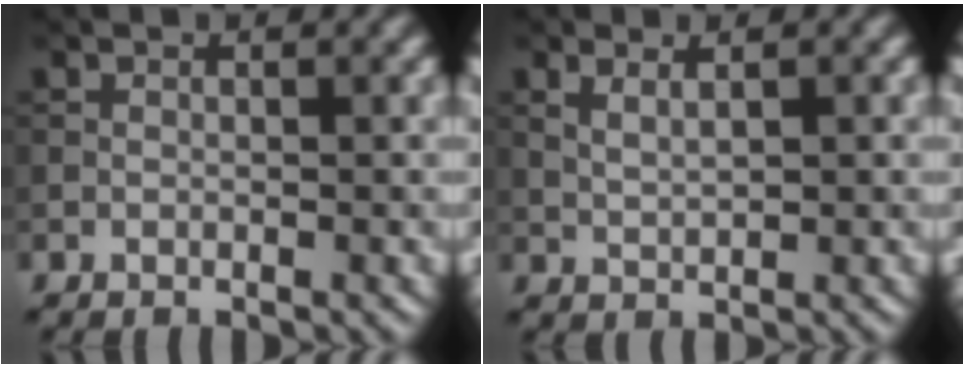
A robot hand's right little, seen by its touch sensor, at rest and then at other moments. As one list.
[{"total": 1.6, "force": [0.9, 0.6, 1.2], "torque": [-0.027, -0.003, 0.021]}]